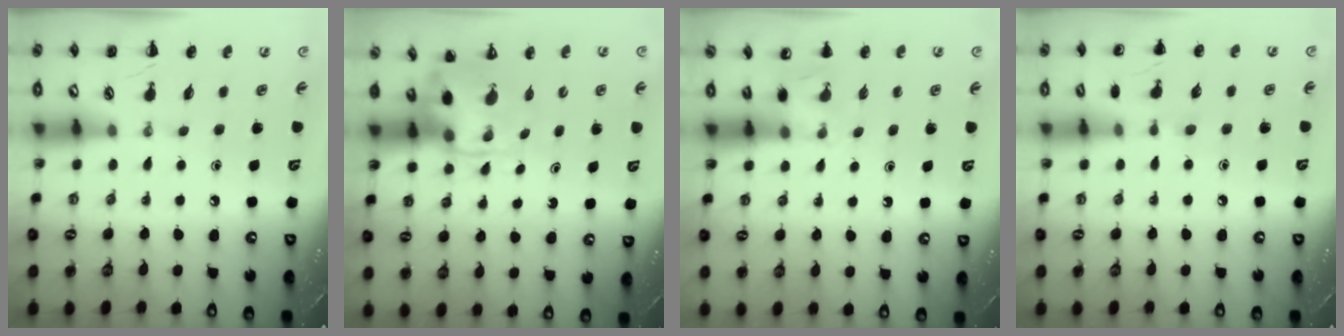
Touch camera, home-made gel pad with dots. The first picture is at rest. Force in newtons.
{"total": 3.9, "press": 3.8, "slide": 0.8}
{"total": 4.2, "press": 4.0, "slide": 1.1}
{"total": 5.1, "press": 4.9, "slide": 1.7}